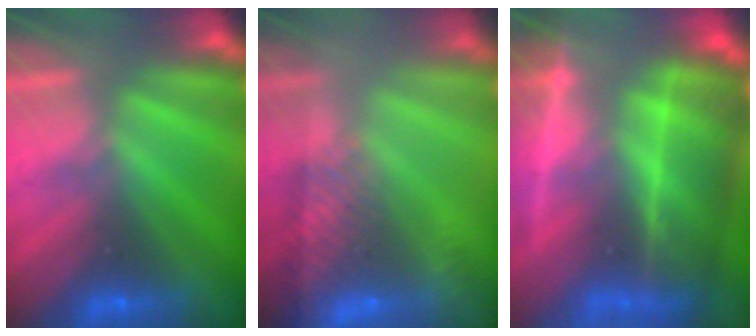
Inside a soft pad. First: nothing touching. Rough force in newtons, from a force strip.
{"total": 8.5}
{"total": 5.8}